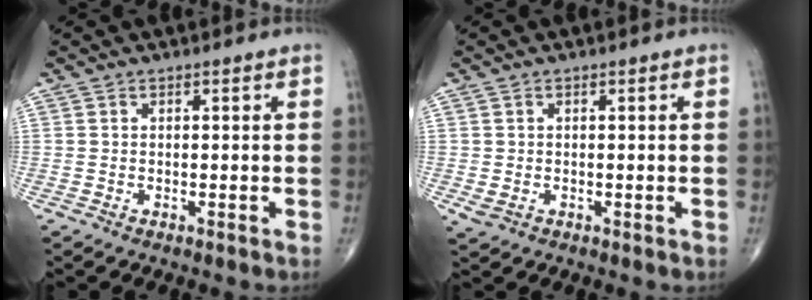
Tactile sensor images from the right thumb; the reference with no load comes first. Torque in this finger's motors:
{"motor_torque": [0.69, 0.73, 0.10, -0.54, 0.03]}